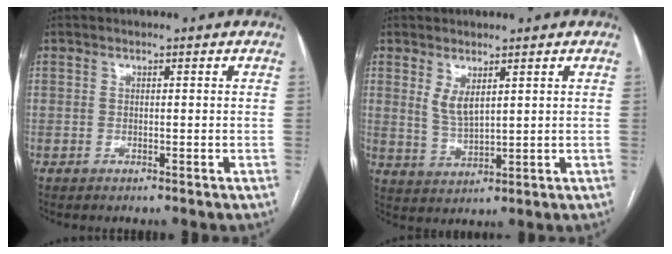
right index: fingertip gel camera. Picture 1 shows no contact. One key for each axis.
{"total": 3.8, "fx": 2.0, "fy": 1.3, "fz": 3.0, "tx": -0.063, "ty": -0.010, "tz": 0.048}